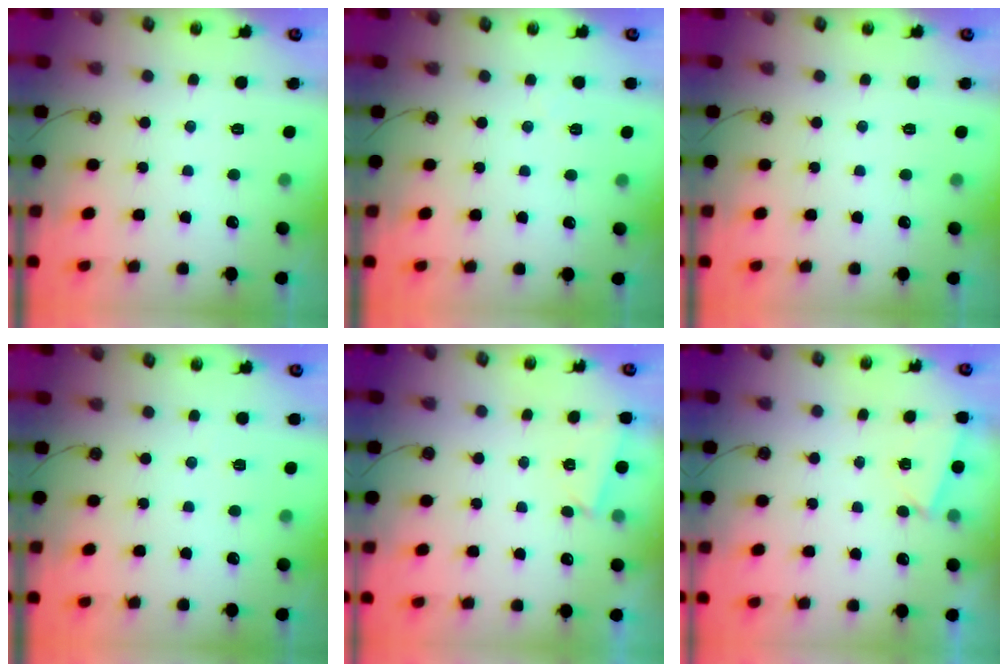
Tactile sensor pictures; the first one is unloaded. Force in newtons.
{"total": 3.0, "press": 2.0, "slide": 2.2}
{"total": 0.0}
{"total": 1.9, "press": 1.7, "slide": 1.0}
{"total": 4.8, "press": 0.8, "slide": 4.7}
{"total": 2.9, "press": 2.1, "slide": 2.0}